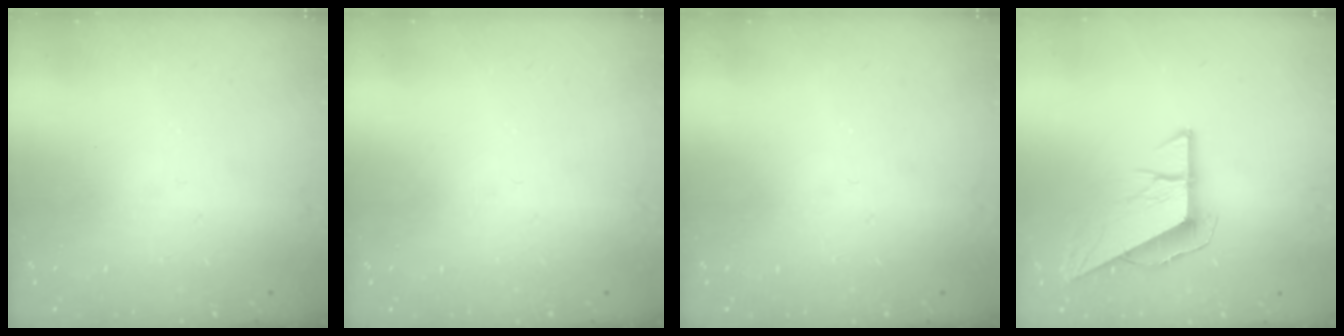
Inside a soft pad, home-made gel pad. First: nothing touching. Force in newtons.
{"total": 0.0}
{"total": 0.0}
{"total": 8.2, "press": 8.2, "slide": 0.3}